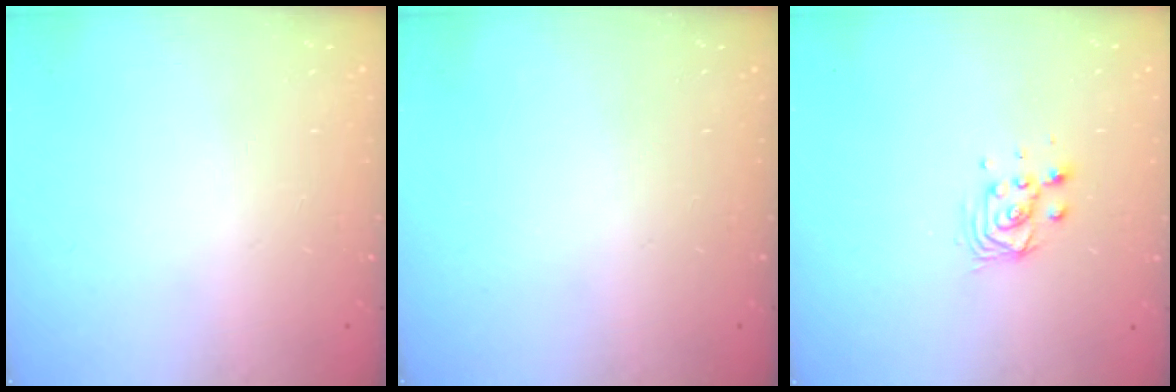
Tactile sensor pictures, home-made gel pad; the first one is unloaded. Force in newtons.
{"total": 0.0}
{"total": 4.9, "press": 4.9, "slide": 0.4}